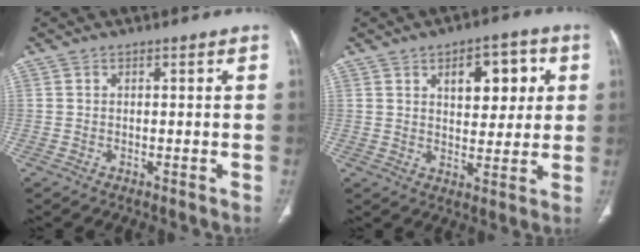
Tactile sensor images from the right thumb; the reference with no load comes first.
{"total": 10.0, "force": [3.5, 5.5, 7.6], "torque": [-0.063, -0.009, 0.048]}